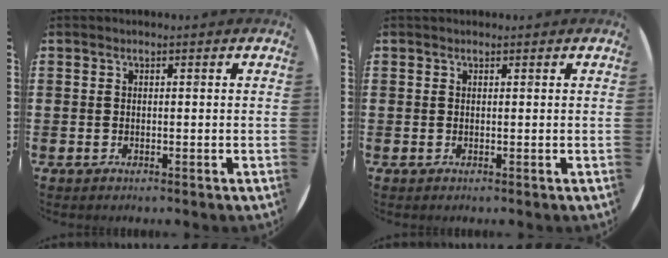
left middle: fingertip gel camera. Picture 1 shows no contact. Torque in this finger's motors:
{"motor_torque": [-0.12, 0.13, -0.04, 0.02]}